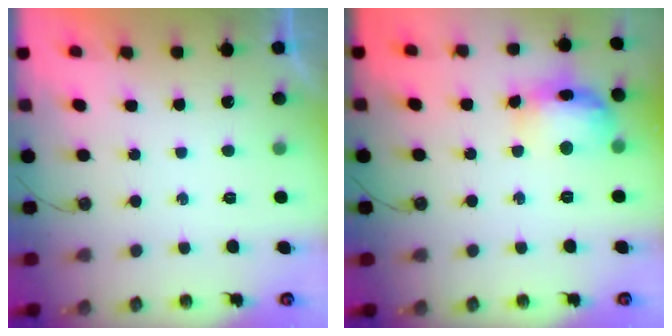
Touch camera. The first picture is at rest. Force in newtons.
{"total": 15.0, "press": 15.0, "slide": 1.3}